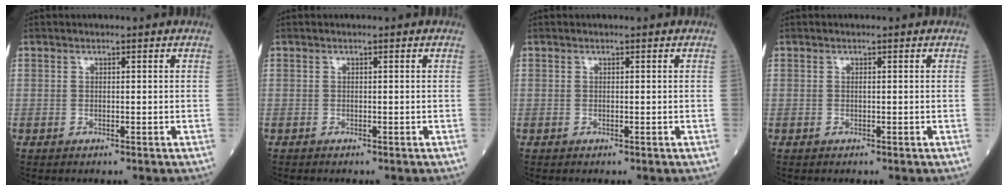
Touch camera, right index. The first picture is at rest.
{"total": 0.0}
{"total": 0.0}
{"total": 0.0}